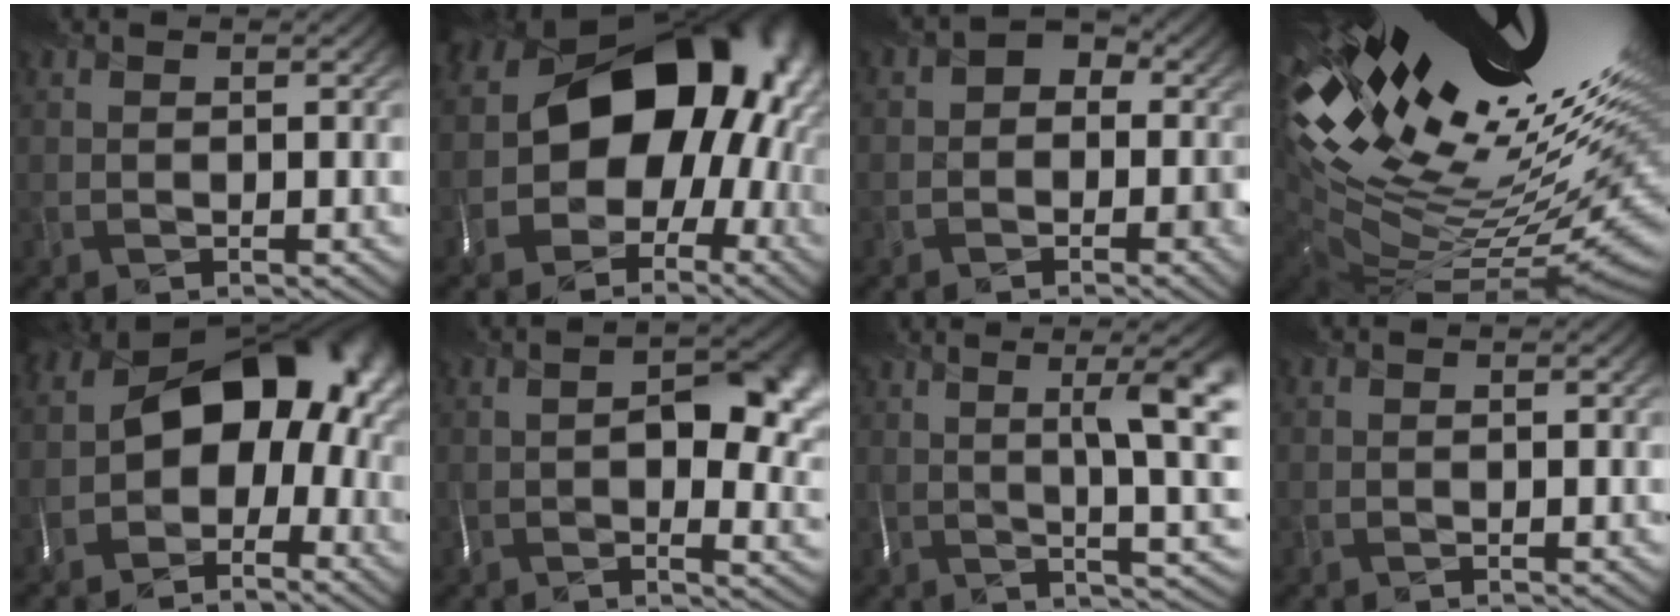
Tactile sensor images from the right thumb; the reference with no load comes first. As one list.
[{"total": 20.8, "force": [0.3, 16.9, 12.2], "torque": [-0.141, -0.017, -0.026]}, {"total": 4.2, "force": [-1.1, 3.4, 2.1], "torque": [-0.018, 0.000, -0.028]}, {"total": 20.3, "force": [6.5, 9.1, 17.0], "torque": [-0.294, 0.008, 0.132]}, {"total": 15.7, "force": [-1.3, 11.3, 10.7], "torque": [-0.131, -0.013, -0.013]}, {"total": 9.9, "force": [1.2, 5.1, 8.4], "torque": [-0.125, -0.009, 0.019]}, {"total": 12.7, "force": [3.4, 3.1, 11.8], "torque": [-0.167, 0.035, 0.061]}, {"total": 0.0}]